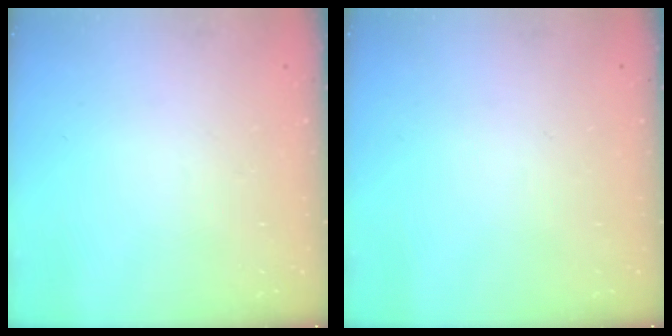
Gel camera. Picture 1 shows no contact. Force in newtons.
{"total": 0.0}